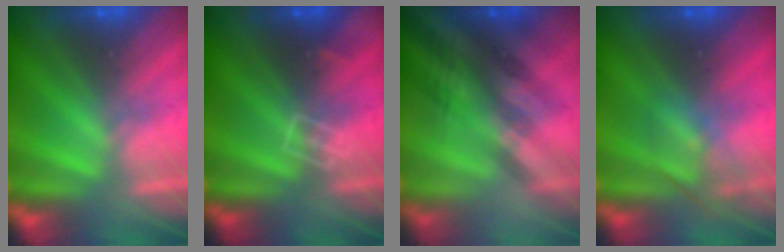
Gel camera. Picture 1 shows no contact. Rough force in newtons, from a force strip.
{"total": 2.9}
{"total": 2.6}
{"total": 2.4}